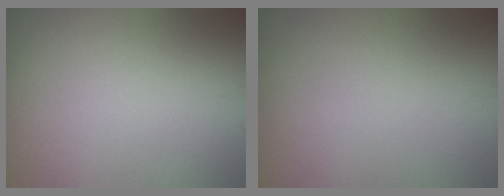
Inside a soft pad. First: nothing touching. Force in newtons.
{"total": 0.0}